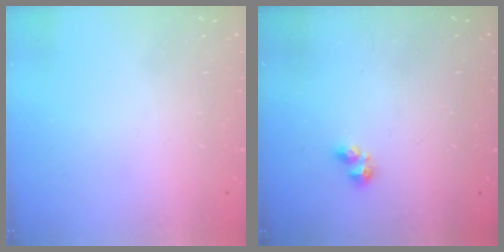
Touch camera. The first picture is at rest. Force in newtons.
{"total": 1.8, "press": 1.7, "slide": 0.5}